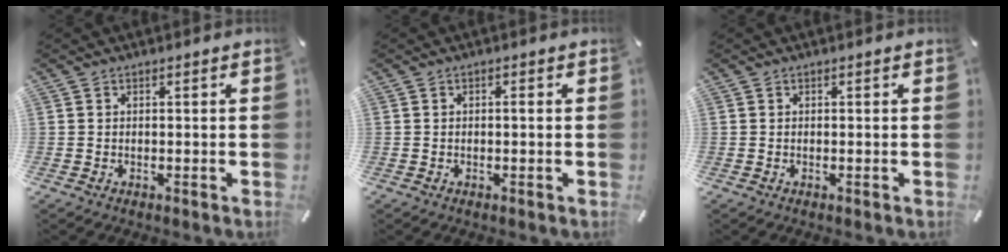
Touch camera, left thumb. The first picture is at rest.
{"total": 0.6, "force": [-0.1, 0.3, 0.6], "torque": [-0.012, 0.000, -0.002]}
{"total": 0.0}